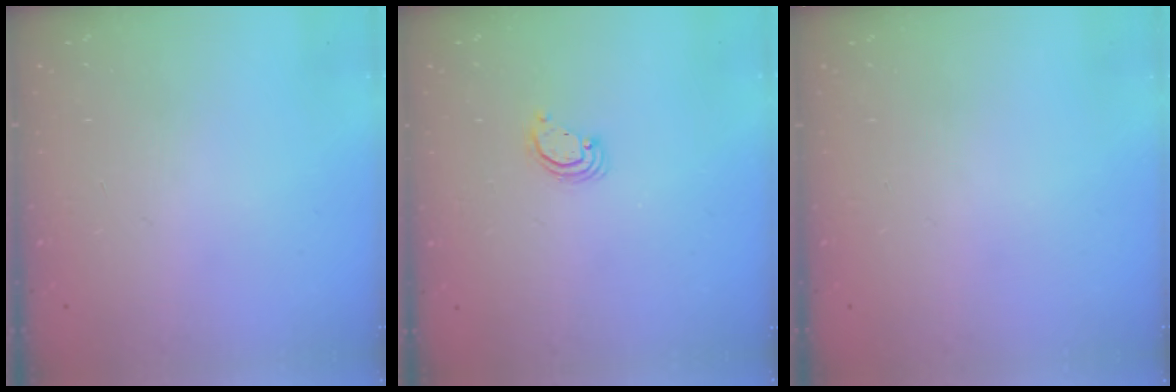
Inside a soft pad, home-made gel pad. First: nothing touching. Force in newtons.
{"total": 2.6, "press": 2.6, "slide": 0.2}
{"total": 0.0}